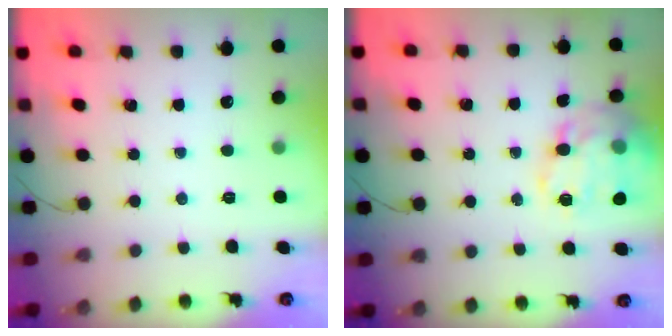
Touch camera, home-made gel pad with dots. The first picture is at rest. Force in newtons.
{"total": 20.0, "press": 19.9, "slide": 2.1}